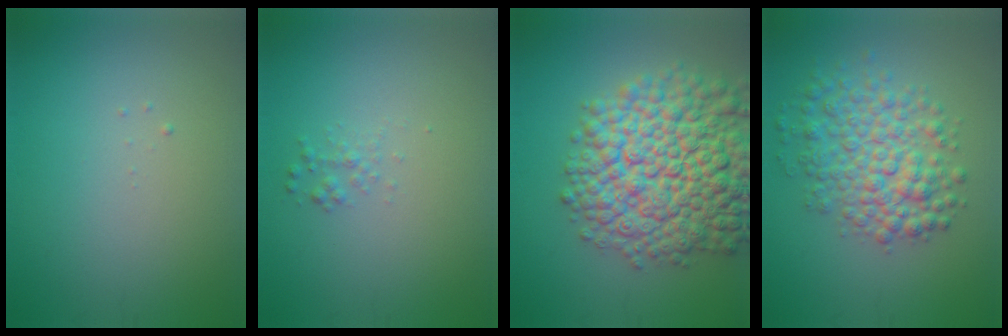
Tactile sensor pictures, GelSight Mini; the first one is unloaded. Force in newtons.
{"total": 0.9, "press": 0.9, "slide": 0.1}
{"total": 12.8, "press": 12.8, "slide": 0.5}
{"total": 5.9, "press": 5.9, "slide": 0.2}